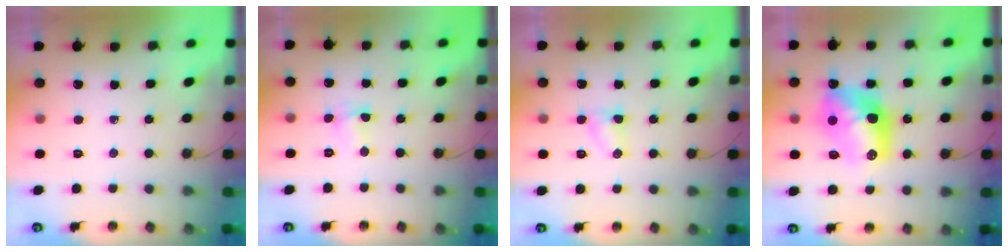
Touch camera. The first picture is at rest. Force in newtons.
{"total": 1.7, "press": 1.5, "slide": 0.7}
{"total": 3.0, "press": 3.0, "slide": 0.4}
{"total": 14.3, "press": 14.2, "slide": 0.8}